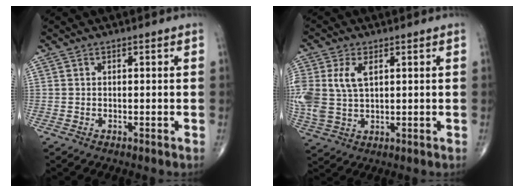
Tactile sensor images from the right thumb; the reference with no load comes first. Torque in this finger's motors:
{"motor_torque": [0.28, 0.28, 1.06, 0.31, 0.13]}